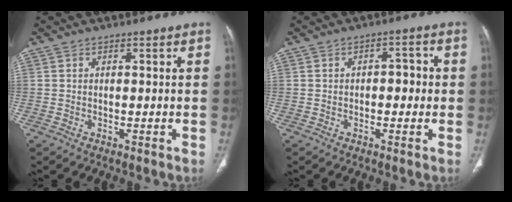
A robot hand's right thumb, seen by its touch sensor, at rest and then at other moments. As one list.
[{"total": 3.6, "force": [-0.2, 2.2, 2.8], "torque": [-0.019, 0.012, -0.009]}]